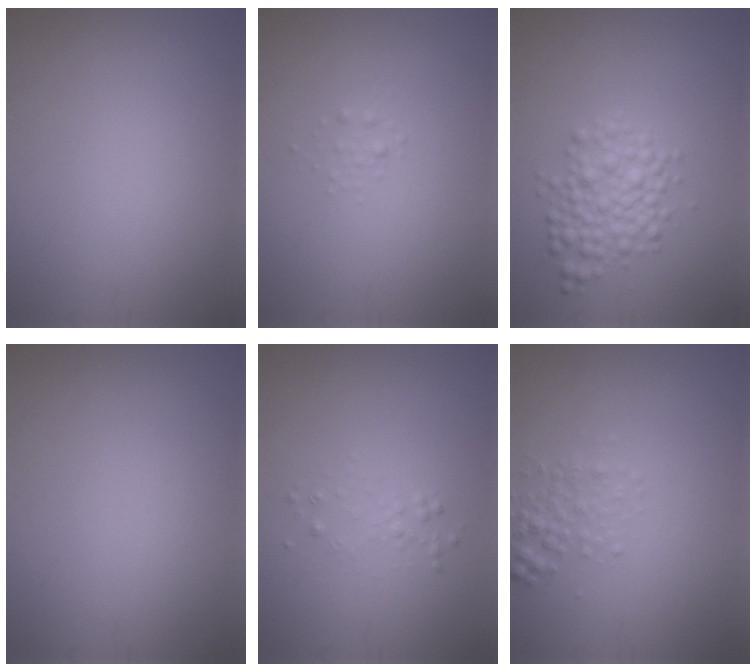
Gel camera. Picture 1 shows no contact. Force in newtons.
{"total": 0.6, "press": 0.6, "slide": 0.0}
{"total": 3.7, "press": 3.7, "slide": 0.1}
{"total": 0.0}
{"total": 0.9, "press": 0.9, "slide": 0.0}
{"total": 1.7, "press": 1.7, "slide": 0.1}